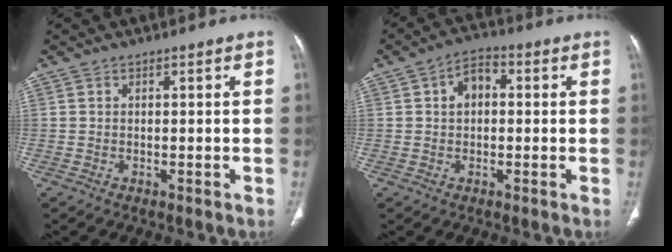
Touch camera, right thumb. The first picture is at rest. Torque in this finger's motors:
{"motor_torque": [-0.25, 0.40, -0.15, 0.31, 0.08]}